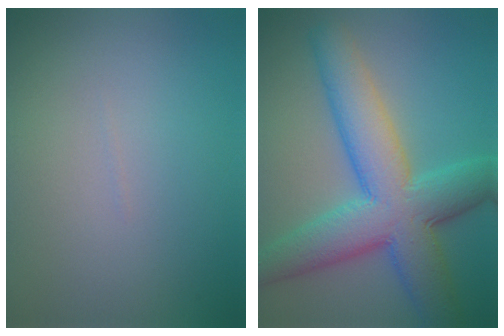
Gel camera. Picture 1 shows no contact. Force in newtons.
{"total": 9.8, "press": 9.8, "slide": 0.1}